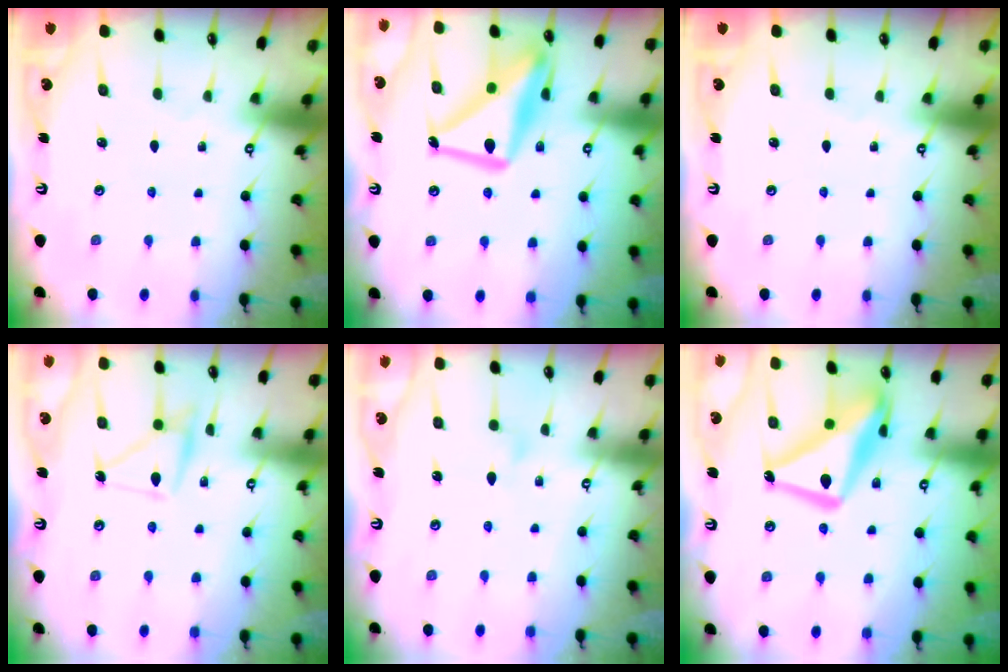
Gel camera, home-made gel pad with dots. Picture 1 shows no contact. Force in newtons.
{"total": 19.8, "press": 19.7, "slide": 1.9}
{"total": 0.0}
{"total": 12.4, "press": 12.4, "slide": 0.4}
{"total": 7.0, "press": 7.0, "slide": 0.4}
{"total": 16.6, "press": 16.5, "slide": 1.6}